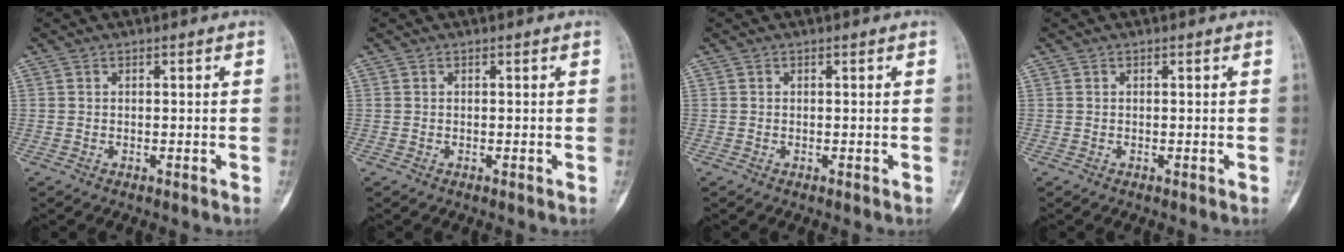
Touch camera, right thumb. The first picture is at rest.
{"total": 0.0}
{"total": 0.0}
{"total": 0.0}